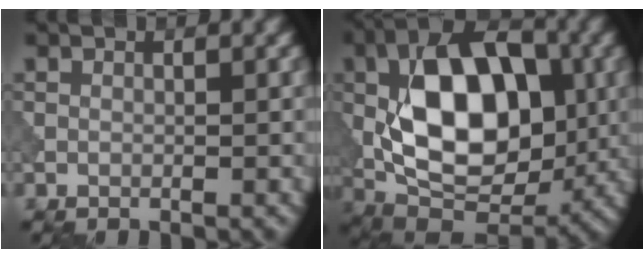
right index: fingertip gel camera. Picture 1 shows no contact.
{"total": 13.2, "force": [0.8, 7.5, 10.8], "torque": [-0.175, 0.016, 0.002]}